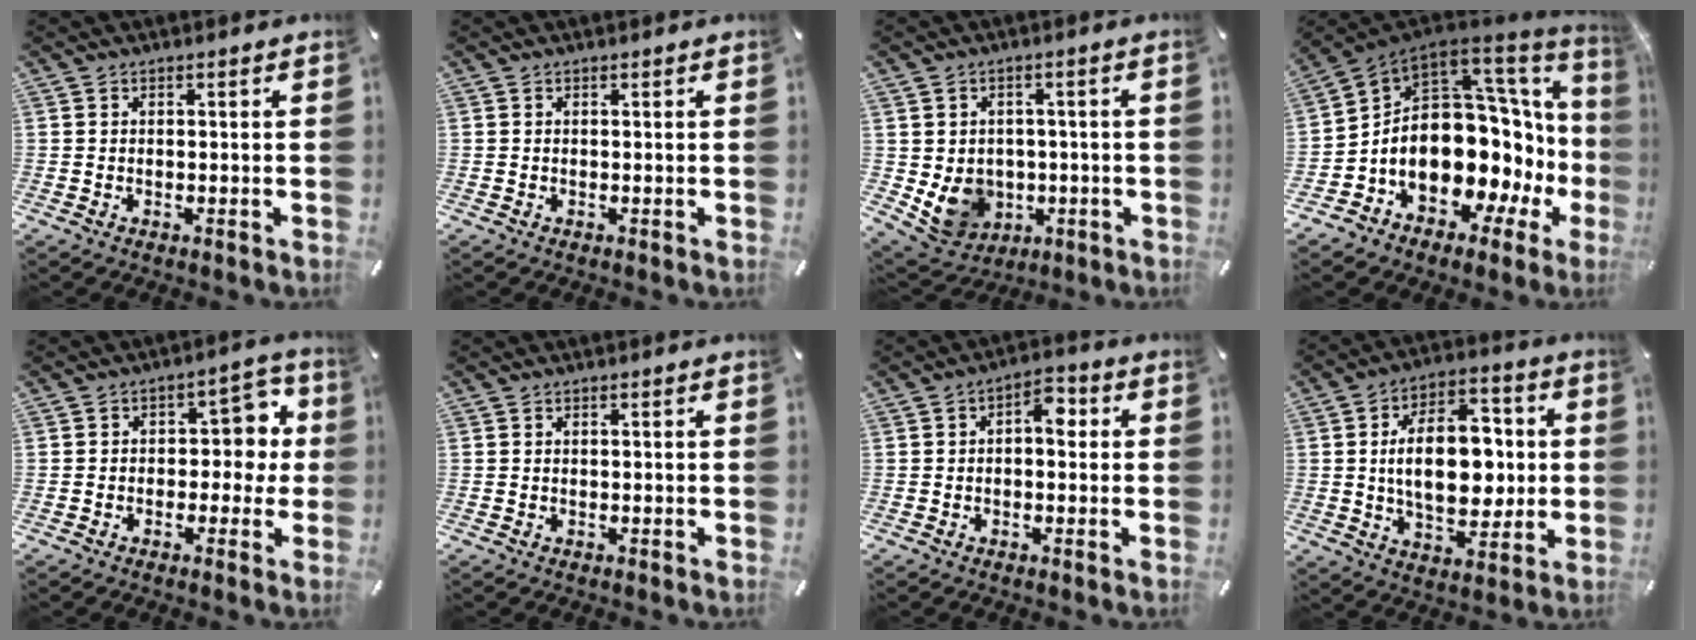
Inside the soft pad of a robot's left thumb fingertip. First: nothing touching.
{"total": 0.0}
{"total": 8.6, "force": [-1.2, 7.9, 3.1], "torque": [-0.074, -0.005, -0.017]}
{"total": 21.8, "force": [-2.8, 13.5, 16.9], "torque": [-0.273, -0.057, -0.022]}
{"total": 8.8, "force": [0.6, 6.4, 6.1], "torque": [-0.070, 0.004, 0.004]}
{"total": 0.0}
{"total": 5.3, "force": [0.2, 3.1, 4.3], "torque": [-0.054, 0.003, -0.006]}
{"total": 17.3, "force": [0.6, 10.6, 13.7], "torque": [-0.229, 0.007, 0.010]}